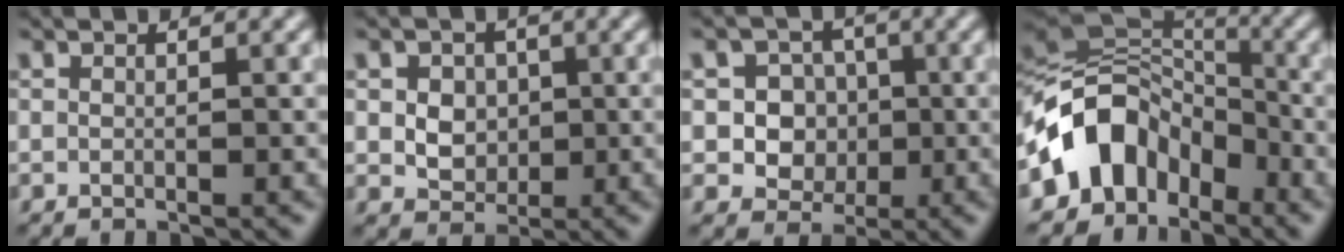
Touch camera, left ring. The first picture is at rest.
{"total": 3.9, "force": [0.6, 3.2, 2.1], "torque": [-0.031, 0.007, 0.003]}
{"total": 4.8, "force": [-0.3, 4.4, 2.0], "torque": [-0.012, 0.013, -0.023]}
{"total": 8.0, "force": [-4.1, 5.8, 3.8], "torque": [-0.045, 0.011, -0.091]}